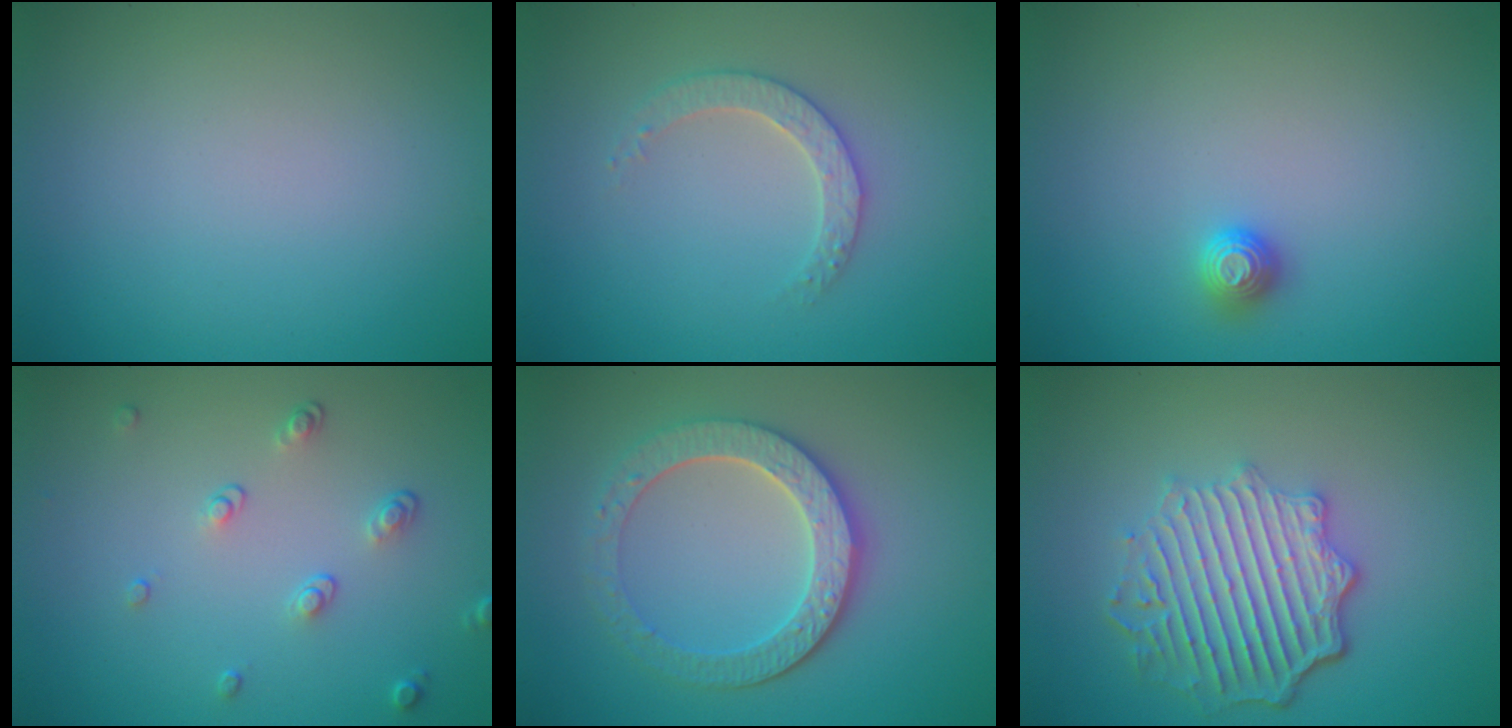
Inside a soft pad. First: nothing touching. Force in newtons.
{"total": 2.5, "press": 2.4, "slide": 0.7}
{"total": 1.0, "press": 1.0, "slide": 0.3}
{"total": 1.8, "press": 1.3, "slide": 1.2}
{"total": 4.5, "press": 4.0, "slide": 2.1}
{"total": 6.0, "press": 4.7, "slide": 3.8}